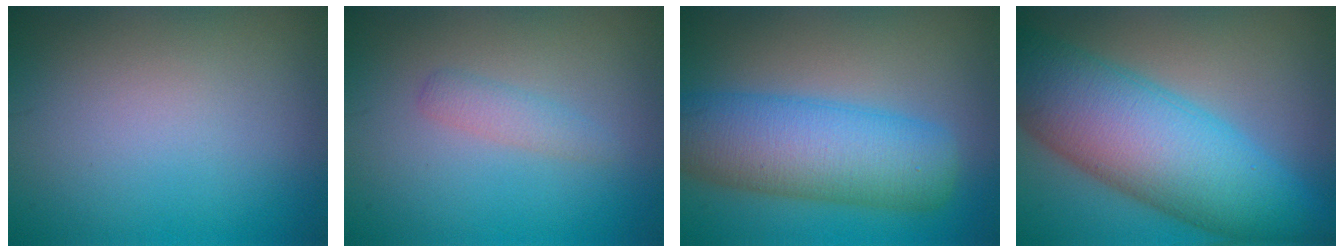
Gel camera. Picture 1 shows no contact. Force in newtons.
{"total": 1.4, "press": 1.4, "slide": 0.0}
{"total": 8.7, "press": 8.7, "slide": 0.3}
{"total": 12.2, "press": 12.2, "slide": 0.1}